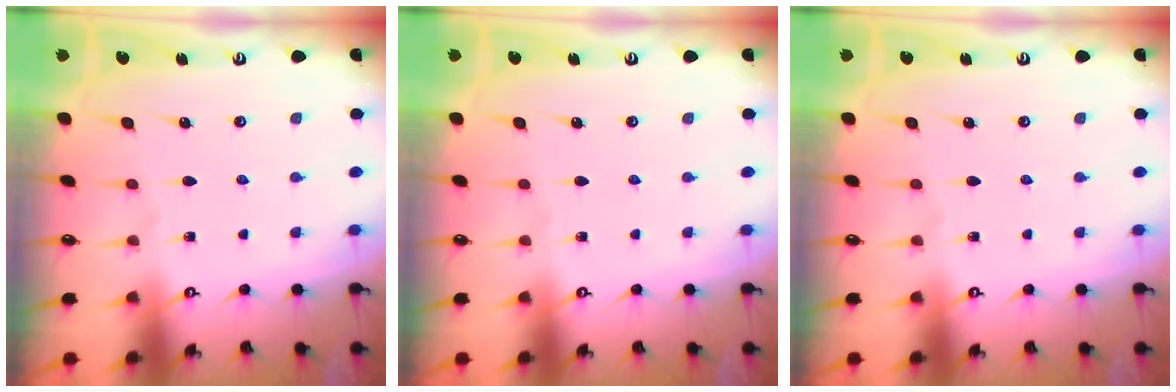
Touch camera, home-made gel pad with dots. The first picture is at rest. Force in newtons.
{"total": 0.0}
{"total": 0.0}